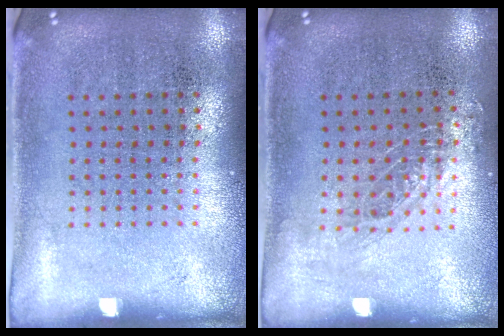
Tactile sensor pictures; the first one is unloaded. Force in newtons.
{"total": 0.9, "press": 0.8, "slide": 0.2}